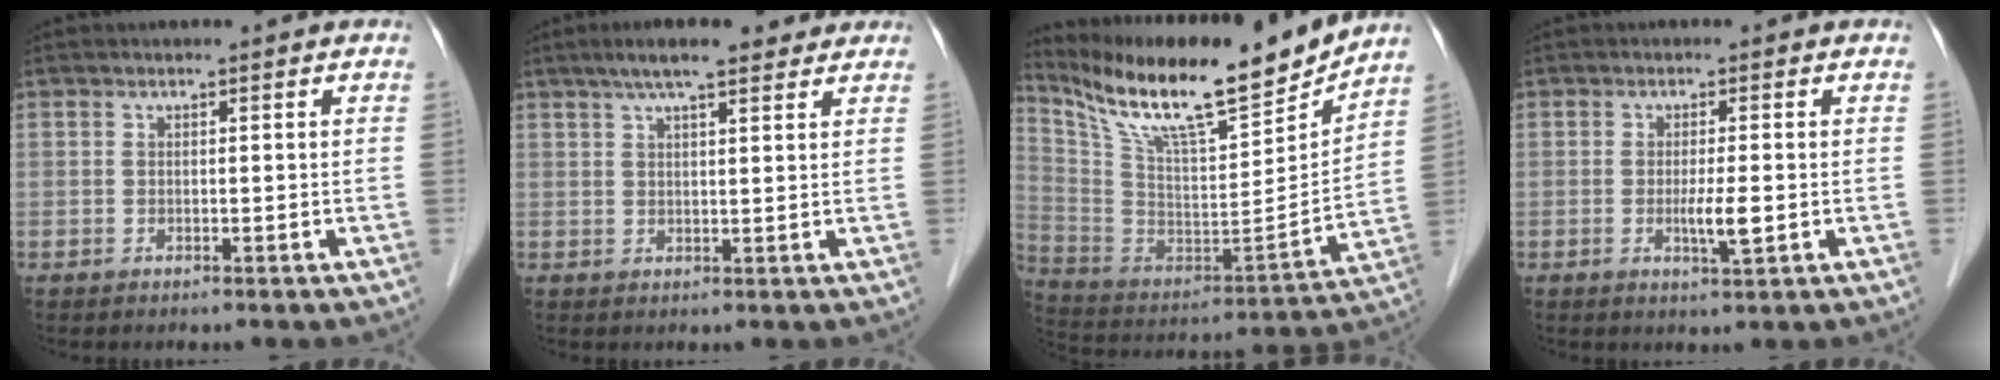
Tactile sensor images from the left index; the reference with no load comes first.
{"total": 8.0, "force": [6.1, 1.6, 4.9], "torque": [-0.077, 0.034, 0.094]}
{"total": 22.0, "force": [18.2, 2.8, 11.9], "torque": [-0.223, -0.016, 0.310]}
{"total": 3.2, "force": [-0.6, 0.2, 3.1], "torque": [-0.060, -0.007, -0.009]}